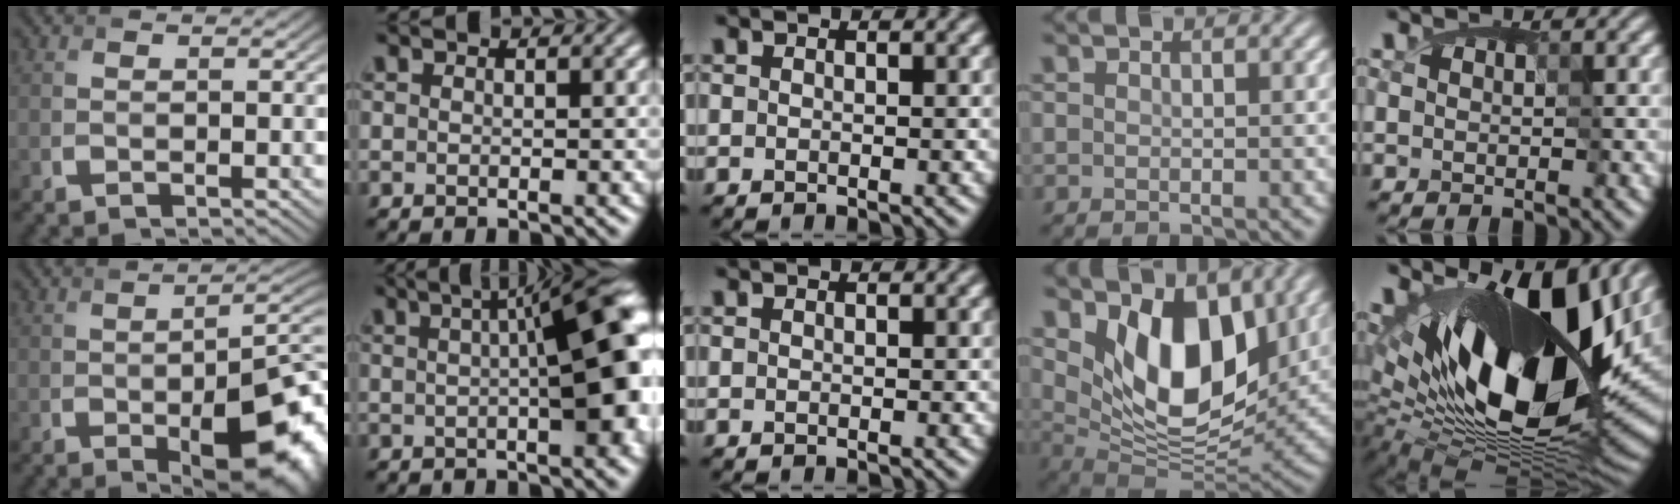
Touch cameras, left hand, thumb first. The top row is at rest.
{"thumb": {"total": 13.9, "force": [-4.7, 6.1, 11.5], "torque": [-0.156, -0.031, -0.054]}, "index": {"total": 10.5, "force": [1.3, 2.9, 10.0], "torque": [-0.078, 0.030, 0.006]}, "ring": {"total": 10.5, "force": [3.8, 5.6, 8.0], "torque": [-0.130, -0.023, 0.064]}, "little": {"total": 17.6, "force": [3.7, 9.2, 14.5], "torque": [-0.248, -0.008, 0.071]}}